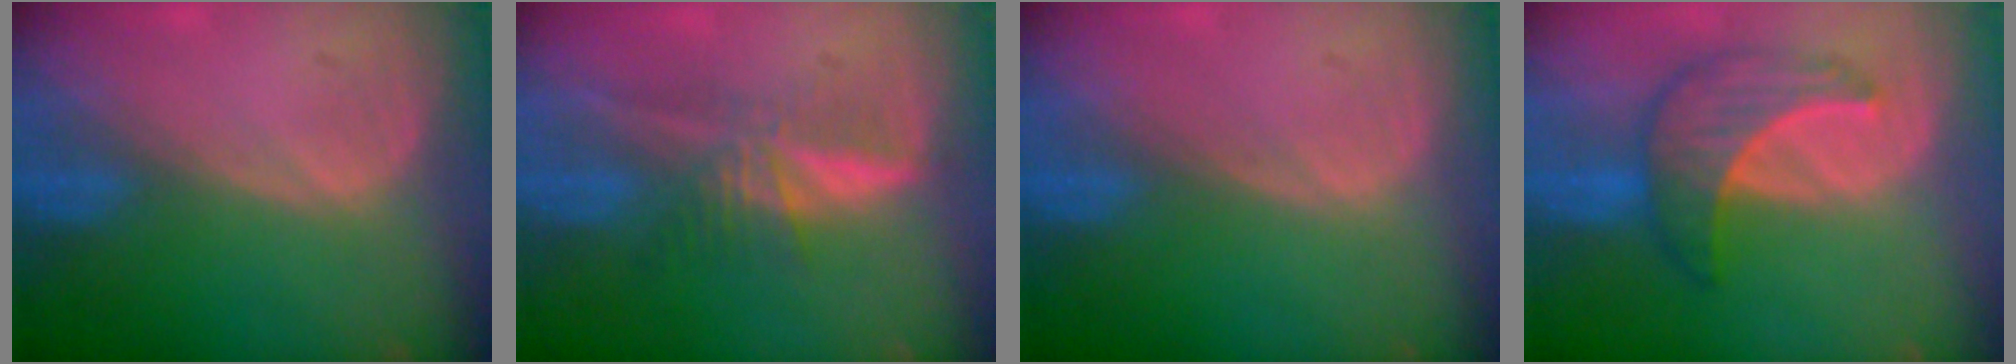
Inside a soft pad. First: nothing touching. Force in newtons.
{"total": 6.0, "press": 5.4, "slide": 2.6}
{"total": 0.0}
{"total": 6.9, "press": 6.9, "slide": 0.1}